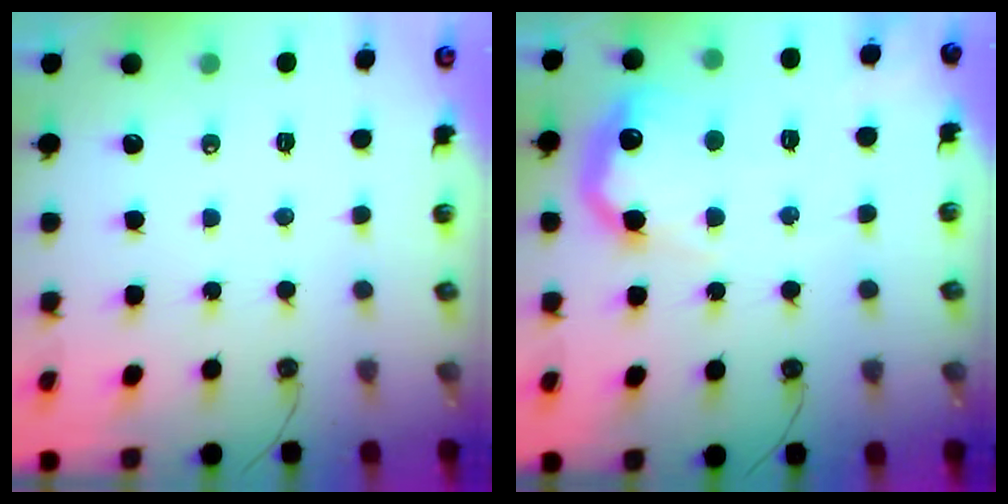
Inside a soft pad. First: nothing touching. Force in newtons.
{"total": 16.0, "press": 15.9, "slide": 1.0}